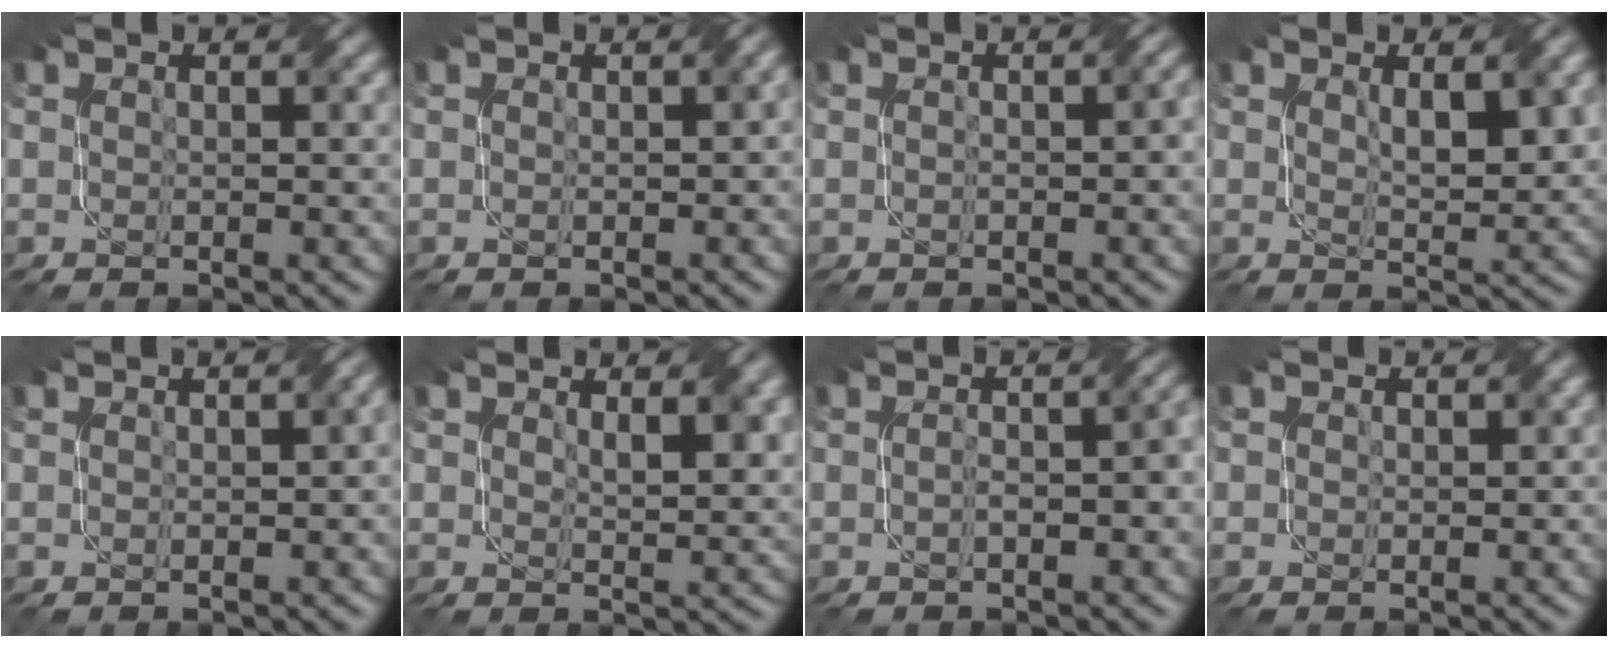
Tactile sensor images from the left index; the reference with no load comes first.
{"total": 0.8, "force": [0.1, 0.4, 0.7], "torque": [-0.007, 0.002, 0.004]}
{"total": 1.5, "force": [-0.2, 0.6, 1.4], "torque": [-0.019, 0.000, 0.000]}
{"total": 3.0, "force": [1.1, 1.2, 2.6], "torque": [-0.045, -0.006, 0.023]}
{"total": 1.3, "force": [0.2, 0.4, 1.2], "torque": [-0.014, 0.000, 0.005]}
{"total": 2.9, "force": [1.5, 1.2, 2.1], "torque": [-0.035, -0.005, 0.029]}
{"total": 3.6, "force": [-0.7, 1.4, 3.2], "torque": [-0.031, 0.010, -0.012]}
{"total": 0.9, "force": [0.2, 0.9, 0.3], "torque": [0.000, -0.002, -0.003]}